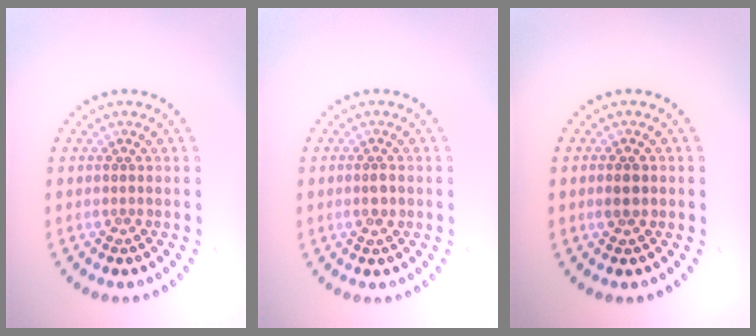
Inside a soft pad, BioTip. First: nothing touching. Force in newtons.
{"total": 1.3, "press": 1.2, "slide": 0.6}
{"total": 1.3, "press": 1.3, "slide": 0.1}